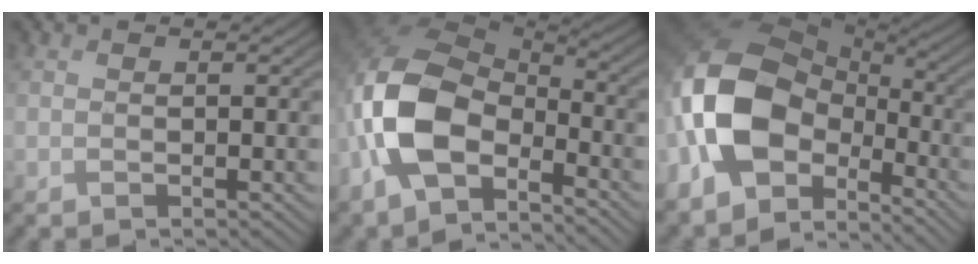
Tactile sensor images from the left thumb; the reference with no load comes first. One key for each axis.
{"total": 13.0, "fx": -5.4, "fy": 7.6, "fz": 9.1, "tx": -0.205, "ty": -0.006, "tz": -0.119}
{"total": 15.1, "fx": -5.6, "fy": 9.7, "fz": 10.2, "tx": -0.233, "ty": -0.011, "tz": -0.125}